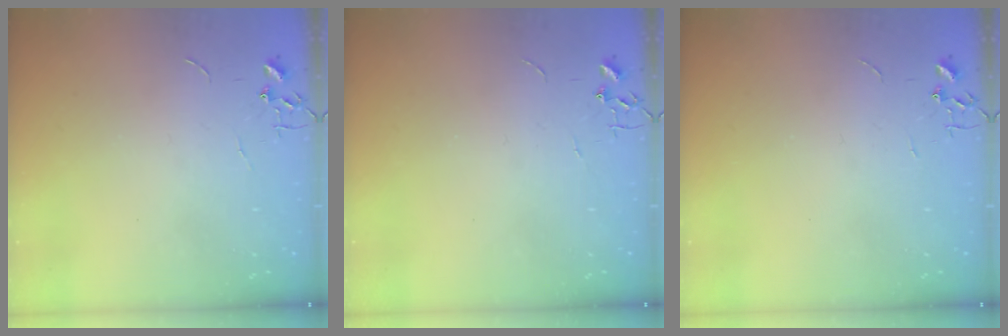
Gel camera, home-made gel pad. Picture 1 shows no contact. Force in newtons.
{"total": 0.0}
{"total": 0.0}